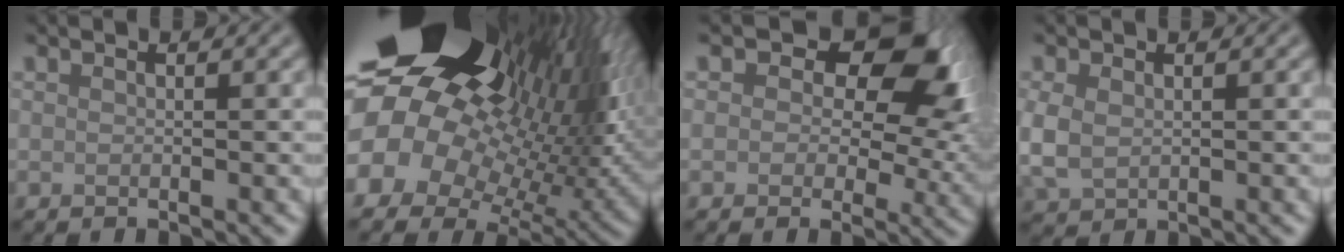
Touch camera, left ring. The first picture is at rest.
{"total": 21.9, "force": [5.6, 15.2, 14.8], "torque": [-0.270, 0.008, 0.076]}
{"total": 9.5, "force": [2.9, 5.9, 6.8], "torque": [-0.080, -0.002, 0.038]}
{"total": 3.2, "force": [0.0, 2.5, 2.1], "torque": [-0.061, -0.006, 0.003]}